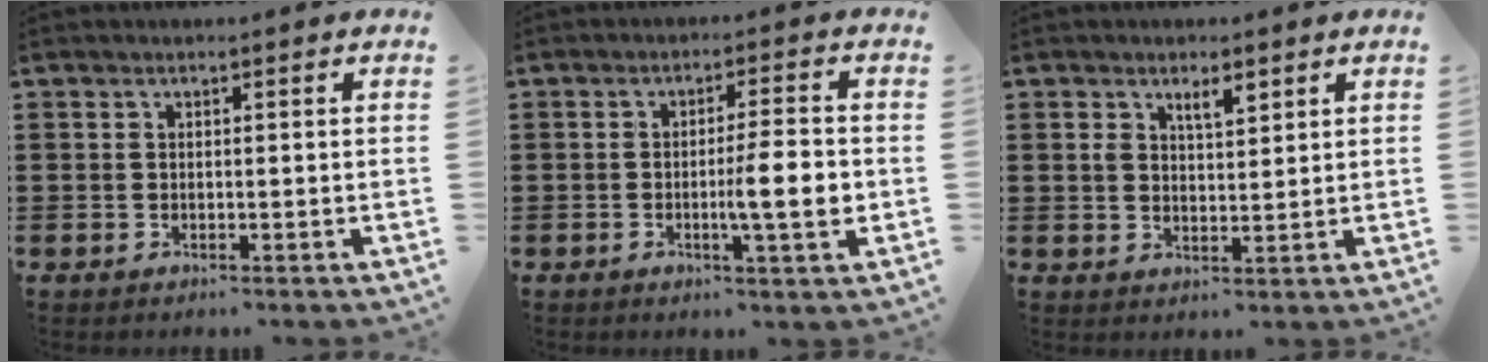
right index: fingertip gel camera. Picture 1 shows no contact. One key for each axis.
{"total": 6.7, "fx": -1.1, "fy": 0.8, "fz": 6.6, "tx": -0.102, "ty": -0.006, "tz": -0.021}
{"total": 3.1, "fx": 1.9, "fy": 1.2, "fz": 2.1, "tx": -0.038, "ty": 0.003, "tz": 0.032}